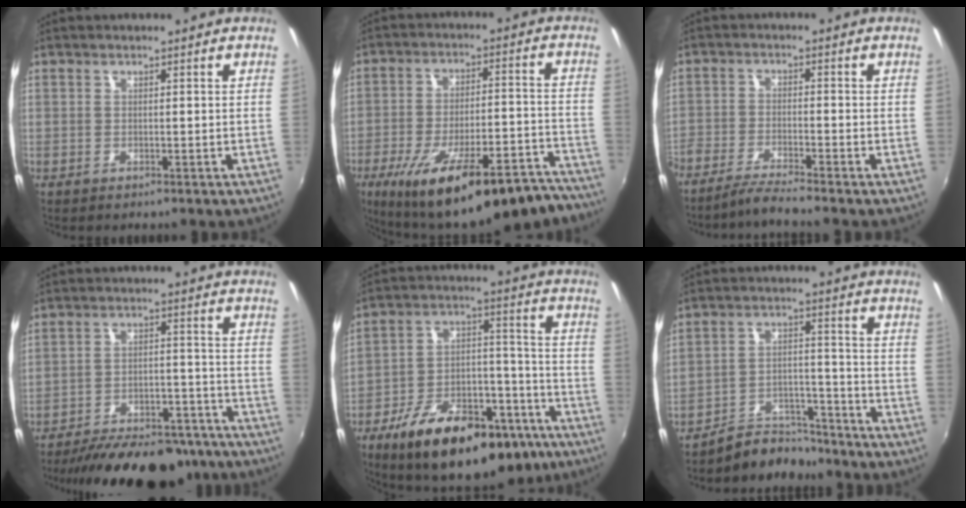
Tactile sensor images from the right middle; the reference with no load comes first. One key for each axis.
{"total": 26.5, "fx": -20.1, "fy": 7.4, "fz": 15.6, "tx": -0.248, "ty": -0.021, "tz": -0.273}
{"total": 6.2, "fx": -5.6, "fy": -0.4, "fz": 2.8, "tx": -0.075, "ty": -0.015, "tz": -0.107}
{"total": 23.1, "fx": -19.6, "fy": 7.8, "fz": 9.4, "tx": -0.175, "ty": 0.008, "tz": -0.257}
{"total": 26.7, "fx": -17.1, "fy": 12.1, "fz": 16.6, "tx": -0.274, "ty": 0.013, "tz": -0.239}
{"total": 8.9, "fx": -8.3, "fy": 2.9, "fz": 0.8, "tx": -0.027, "ty": 0.024, "tz": -0.130}